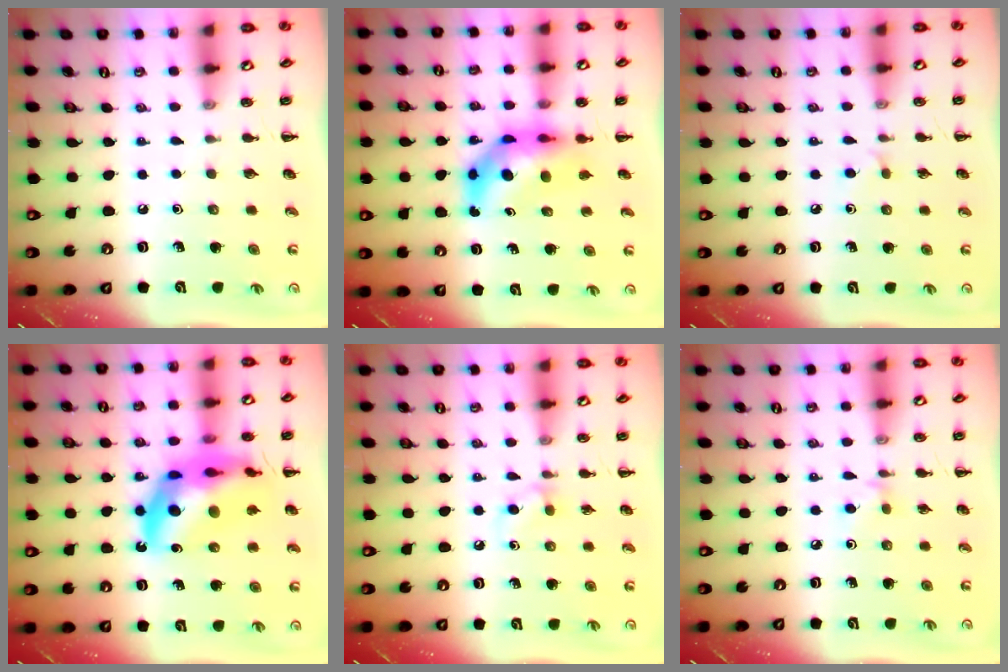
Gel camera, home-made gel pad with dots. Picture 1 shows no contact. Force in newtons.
{"total": 7.5, "press": 7.1, "slide": 2.3}
{"total": 4.0, "press": 3.7, "slide": 1.5}
{"total": 20.6, "press": 20.0, "slide": 5.0}
{"total": 4.3, "press": 3.9, "slide": 1.6}
{"total": 2.8, "press": 2.6, "slide": 1.0}